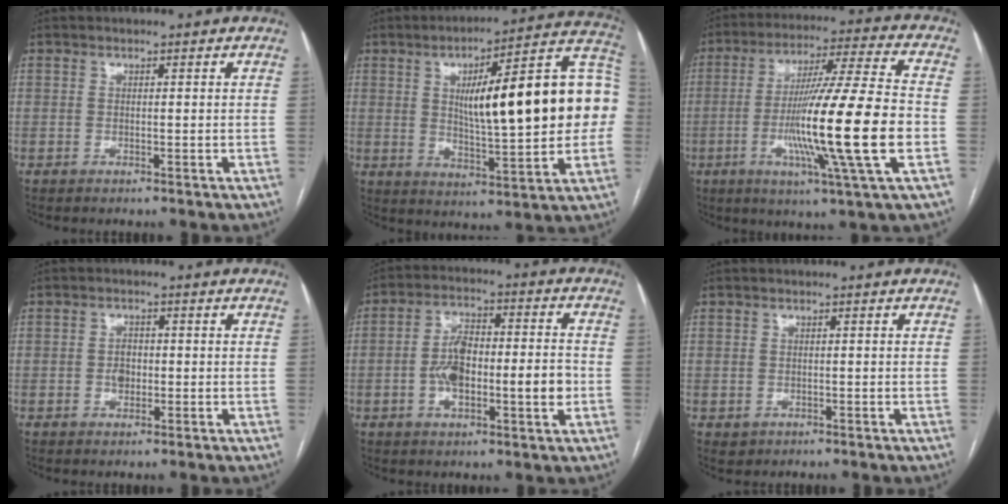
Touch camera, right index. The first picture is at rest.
{"total": 23.4, "force": [2.6, 4.8, 22.8], "torque": [-0.289, 0.044, 0.040]}
{"total": 19.6, "force": [-4.0, -1.0, 19.2], "torque": [-0.334, -0.015, -0.078]}
{"total": 2.4, "force": [-0.3, 1.7, 1.6], "torque": [-0.024, 0.005, -0.004]}
{"total": 11.3, "force": [-1.9, 3.8, 10.5], "torque": [-0.186, 0.023, -0.028]}
{"total": 1.3, "force": [-0.4, 1.2, 0.2], "torque": [-0.005, 0.003, 0.001]}